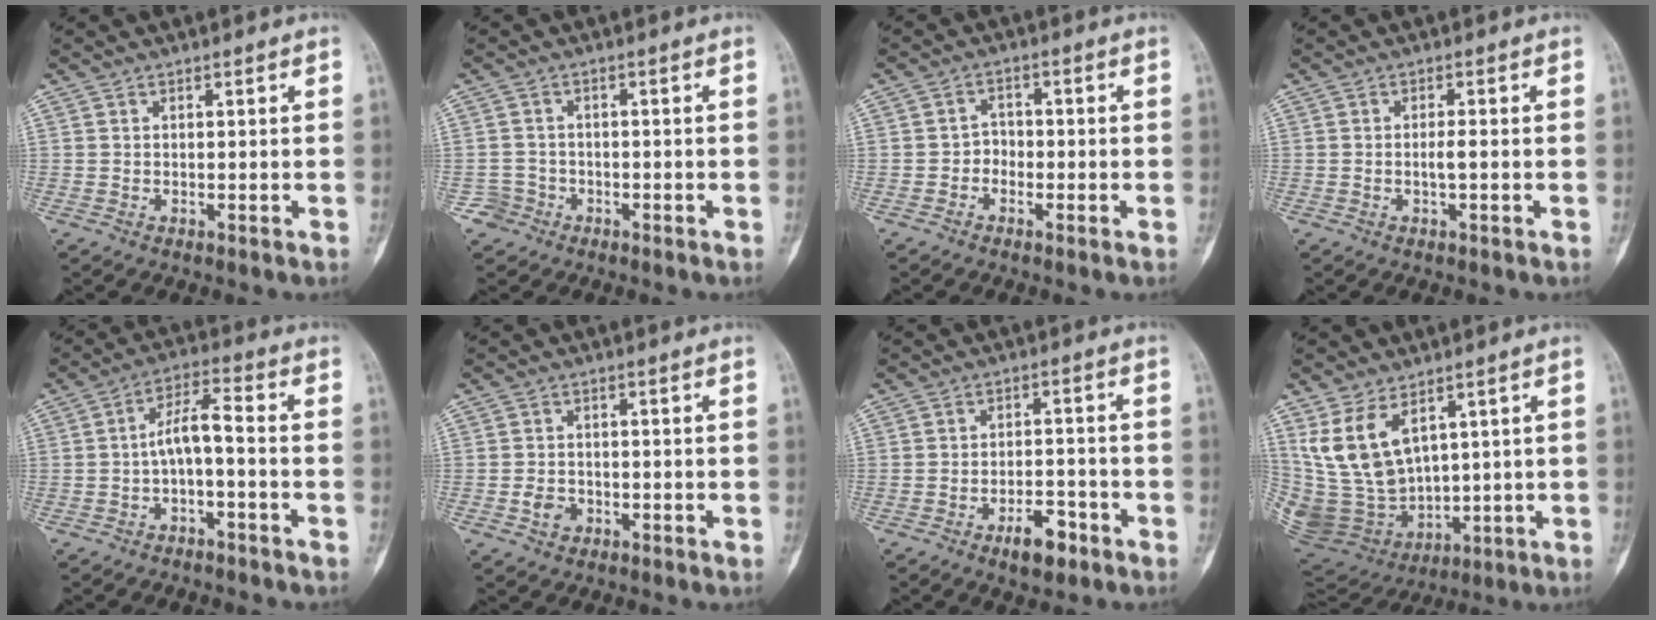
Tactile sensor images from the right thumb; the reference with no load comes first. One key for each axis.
{"total": 2.8, "fx": -1.5, "fy": 2.3, "fz": -0.4, "tx": 0.022, "ty": 0.015, "tz": -0.031}
{"total": 2.6, "fx": -1.2, "fy": 2.1, "fz": 0.9, "tx": 0.011, "ty": 0.015, "tz": -0.032}
{"total": 1.7, "fx": -0.3, "fy": 0.3, "fz": 1.7, "tx": -0.031, "ty": 0.002, "tz": -0.007}
{"total": 6.2, "fx": -1.9, "fy": 1.9, "fz": 5.6, "tx": -0.104, "ty": 0.048, "tz": -0.036}
{"total": 3.3, "fx": -1.3, "fy": 2.7, "fz": 1.5, "tx": -0.014, "ty": 0.011, "tz": -0.021}
{"total": 6.2, "fx": -3.7, "fy": 2.9, "fz": 4.1, "tx": -0.049, "ty": 0.025, "tz": -0.056}
{"total": 16.1, "fx": 6.0, "fy": 10.4, "fz": 10.7, "tx": -0.186, "ty": -0.031, "tz": 0.150}